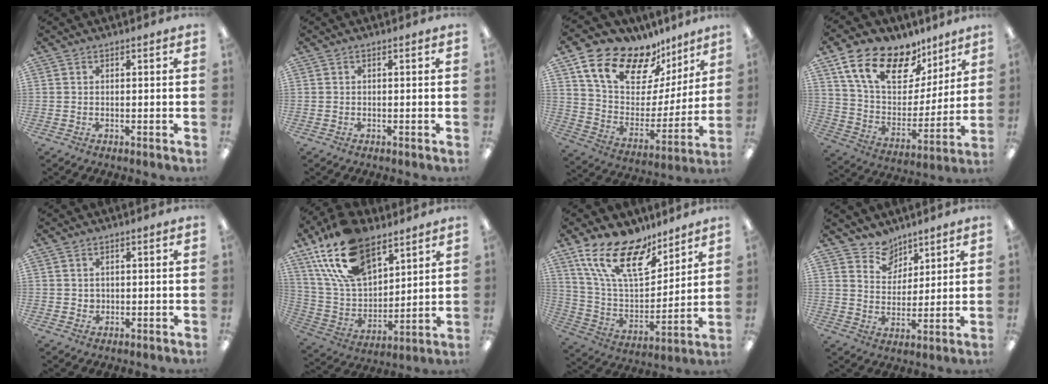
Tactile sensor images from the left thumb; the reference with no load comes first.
{"total": 0.0}
{"total": 18.7, "force": [14.3, 9.1, 7.9], "torque": [-0.158, -0.098, 0.257]}
{"total": 20.0, "force": [13.1, 10.7, 10.6], "torque": [-0.202, -0.065, 0.237]}
{"total": 1.6, "force": [0.7, 1.4, 0.2], "torque": [-0.005, 0.003, 0.012]}
{"total": 21.6, "force": [13.5, 11.6, 12.2], "torque": [-0.250, -0.059, 0.247]}
{"total": 20.1, "force": [13.2, 8.9, 12.3], "torque": [-0.240, -0.074, 0.240]}
{"total": 7.8, "force": [6.3, 4.7, 0.1], "torque": [-0.013, -0.046, 0.120]}